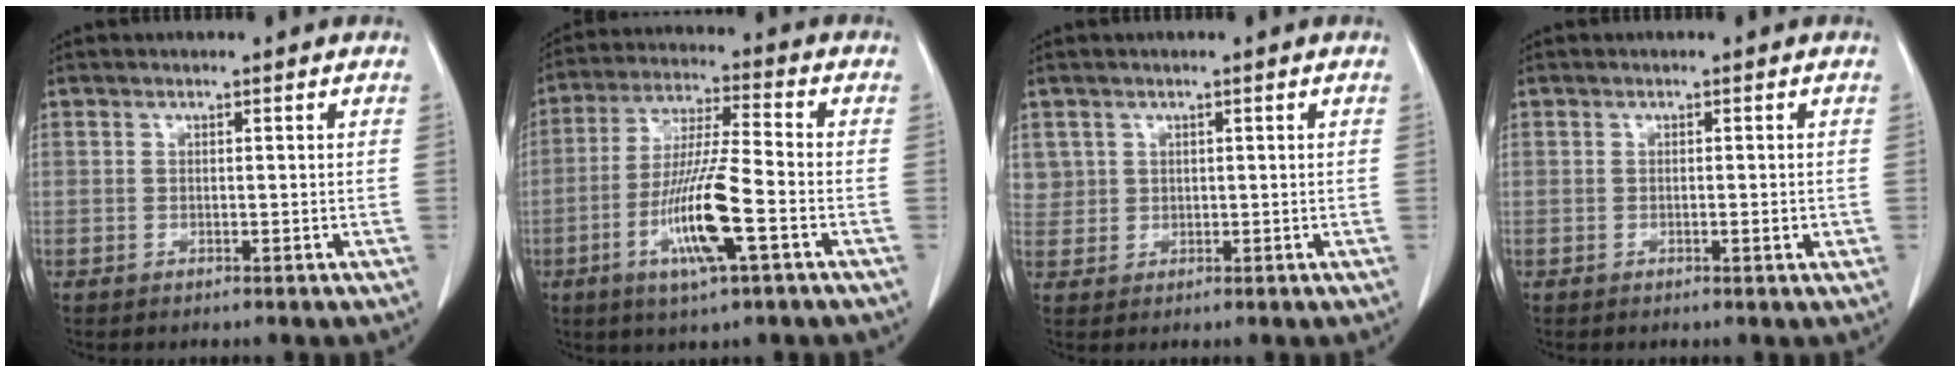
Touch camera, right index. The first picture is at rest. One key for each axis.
{"total": 12.5, "fx": -4.4, "fy": 0.6, "fz": 11.7, "tx": -0.231, "ty": -0.012, "tz": -0.083}
{"total": 2.7, "fx": 1.2, "fy": 2.4, "fz": 0.0, "tx": 0.016, "ty": 0.004, "tz": 0.019}
{"total": 1.2, "fx": -0.3, "fy": 0.2, "fz": 1.1, "tx": -0.018, "ty": -0.001, "tz": -0.002}